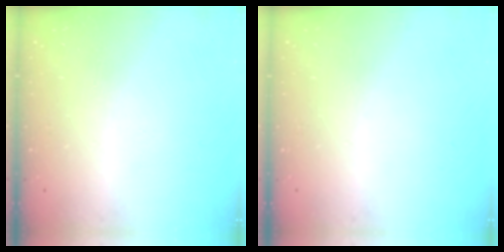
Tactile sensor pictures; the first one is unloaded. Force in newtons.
{"total": 0.0}